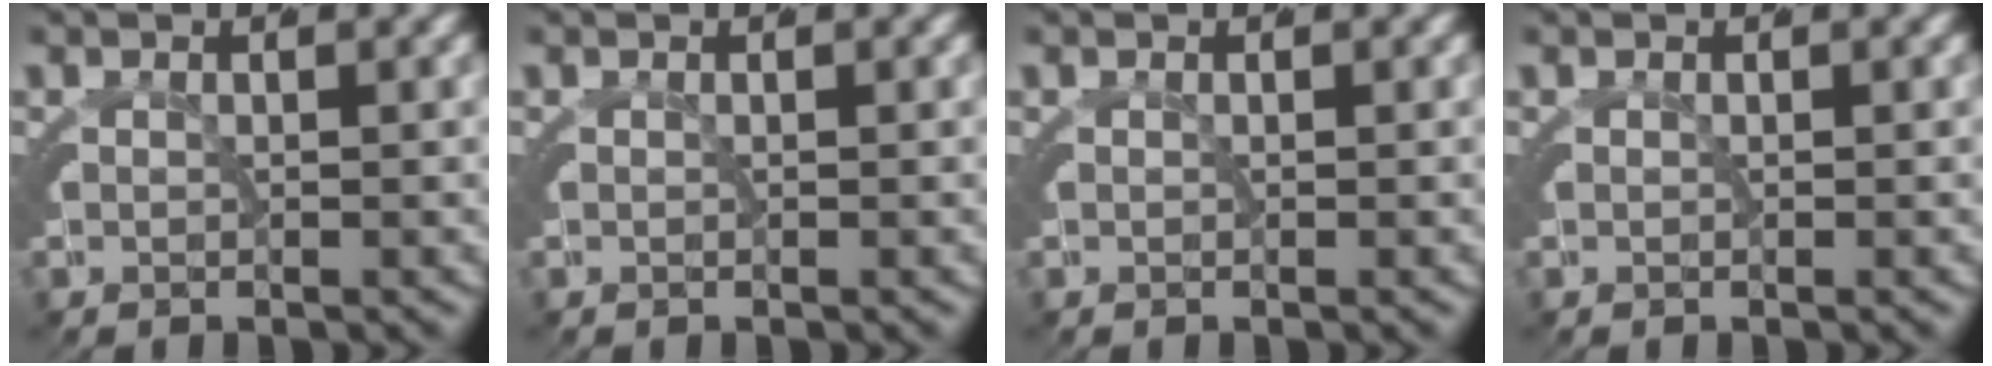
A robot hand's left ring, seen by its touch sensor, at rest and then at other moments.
{"total": 0.0}
{"total": 0.0}
{"total": 0.0}